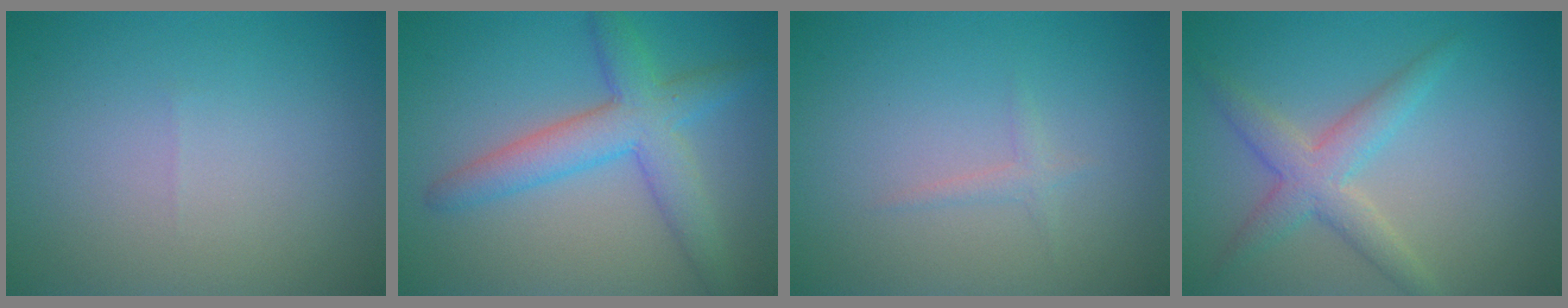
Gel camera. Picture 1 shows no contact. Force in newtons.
{"total": 5.2, "press": 5.2, "slide": 0.3}
{"total": 0.8, "press": 0.8, "slide": 0.1}
{"total": 3.5, "press": 3.5, "slide": 0.1}